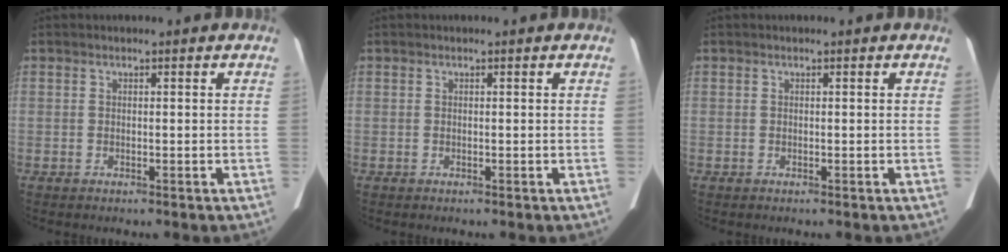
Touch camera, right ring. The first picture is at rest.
{"total": 0.0}
{"total": 0.0}